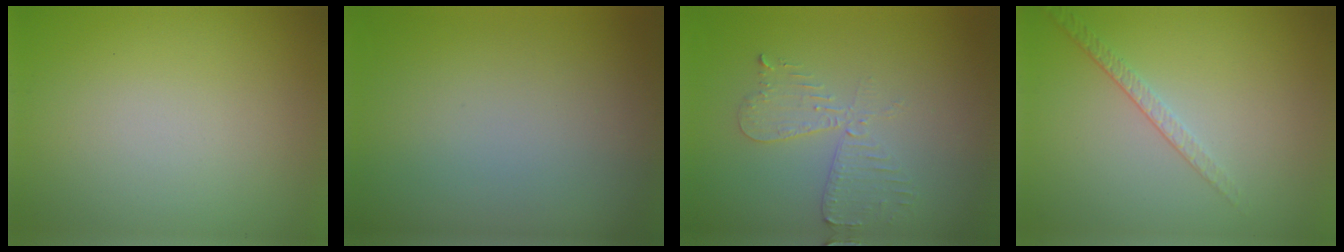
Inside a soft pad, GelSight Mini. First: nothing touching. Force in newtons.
{"total": 0.0}
{"total": 2.6, "press": 2.5, "slide": 0.5}
{"total": 1.6, "press": 1.0, "slide": 1.3}